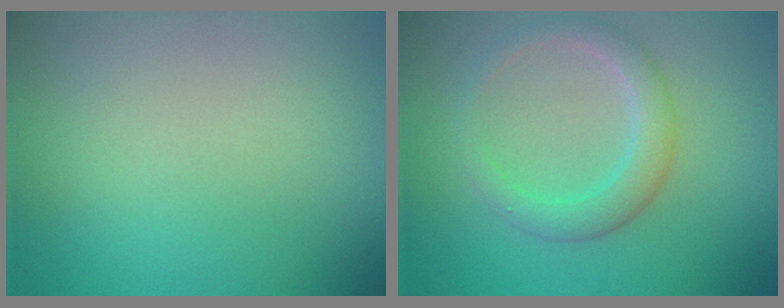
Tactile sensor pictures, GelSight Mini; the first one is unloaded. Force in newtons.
{"total": 2.9, "press": 2.9, "slide": 0.2}